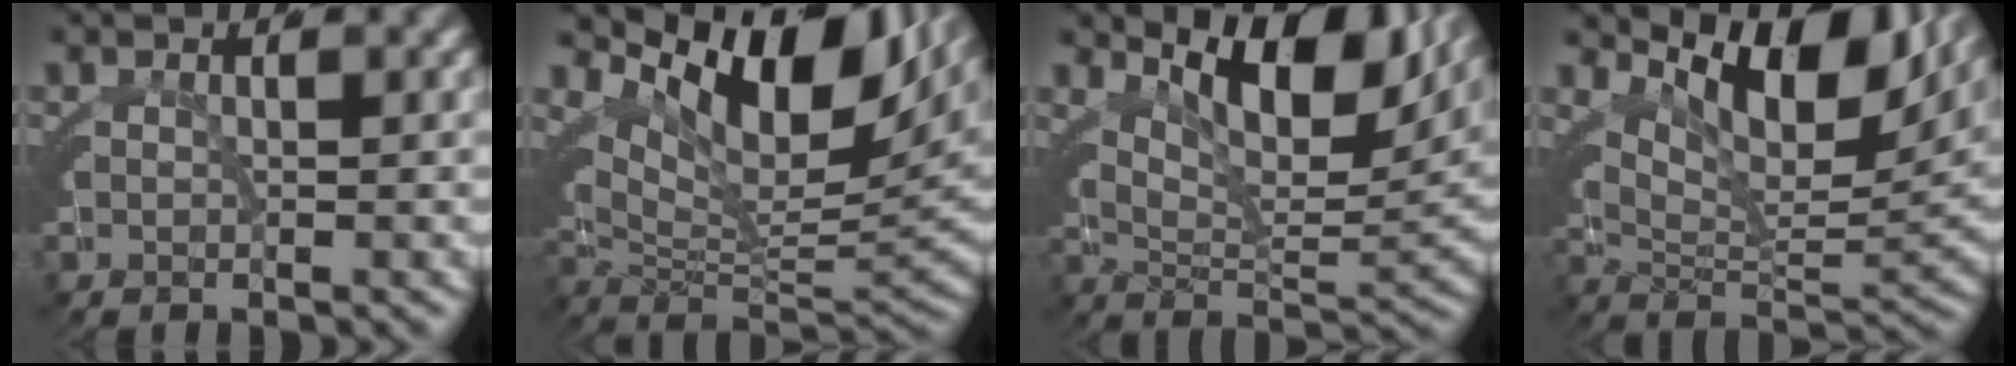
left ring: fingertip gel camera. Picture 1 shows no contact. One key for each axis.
{"total": 15.4, "fx": 6.8, "fy": 7.5, "fz": 11.7, "tx": -0.165, "ty": 0.026, "tz": 0.098}
{"total": 9.4, "fx": 5.8, "fy": 3.1, "fz": 6.8, "tx": -0.087, "ty": 0.015, "tz": 0.088}
{"total": 10.9, "fx": 6.4, "fy": 3.8, "fz": 8.0, "tx": -0.110, "ty": 0.016, "tz": 0.099}